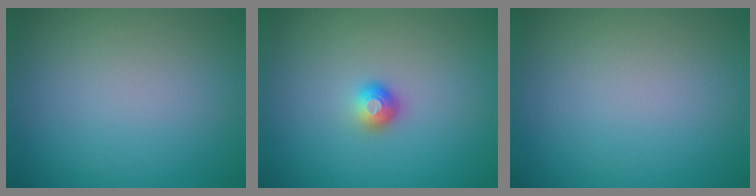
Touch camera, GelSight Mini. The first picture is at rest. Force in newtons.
{"total": 1.5, "press": 1.1, "slide": 1.0}
{"total": 0.0}